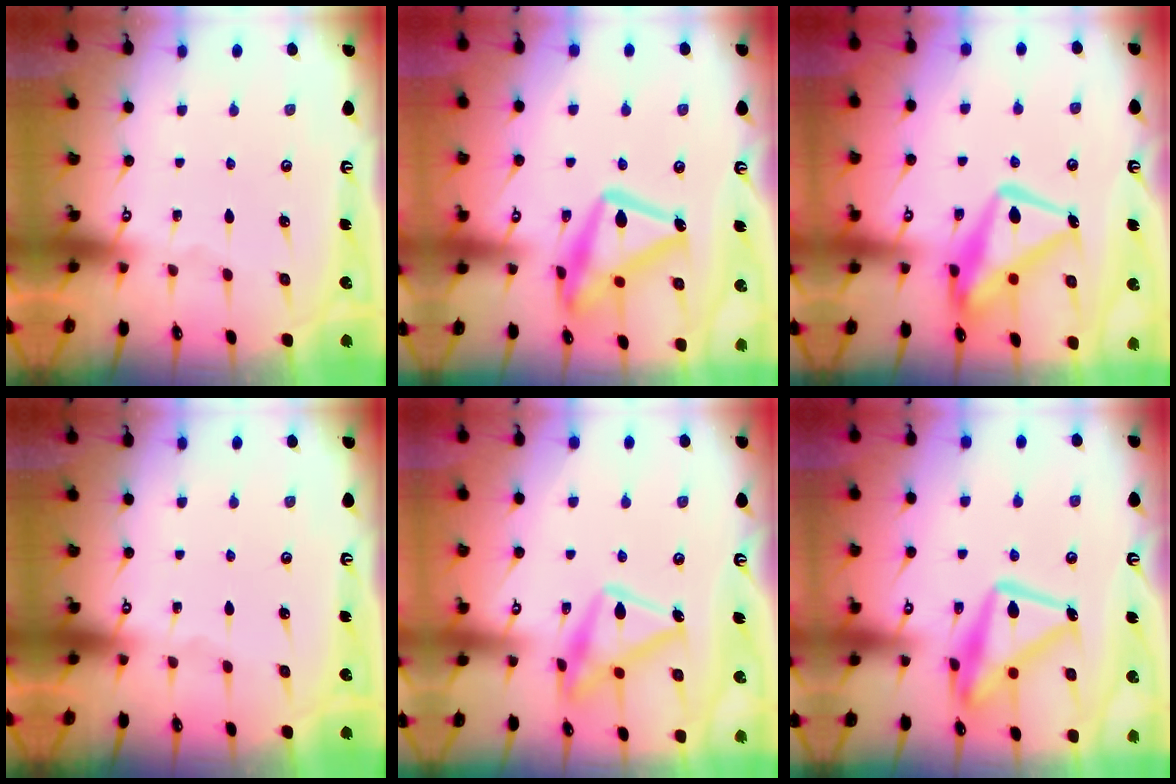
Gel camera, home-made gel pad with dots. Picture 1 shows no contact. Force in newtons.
{"total": 20.7, "press": 20.6, "slide": 1.3}
{"total": 15.0, "press": 14.9, "slide": 1.6}
{"total": 0.0}
{"total": 17.8, "press": 17.8, "slide": 1.1}
{"total": 16.7, "press": 16.6, "slide": 1.3}